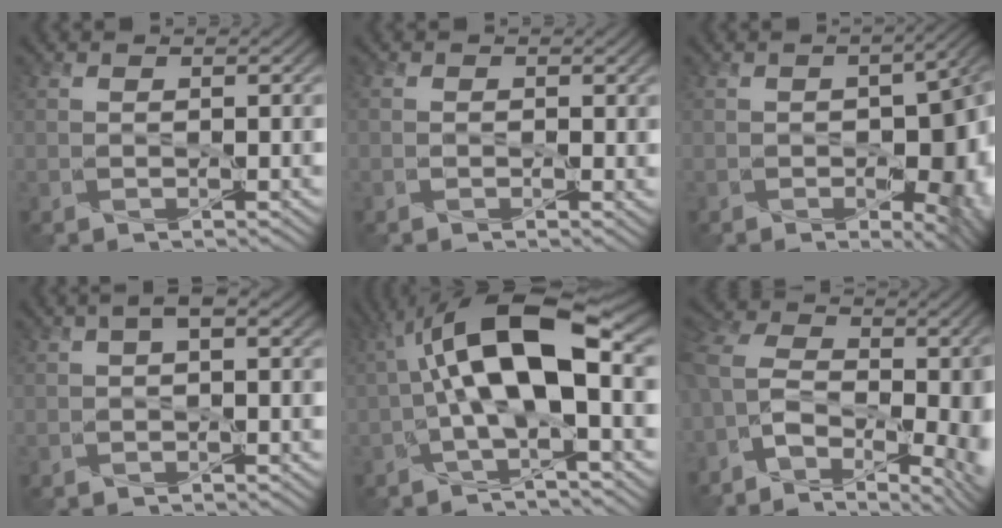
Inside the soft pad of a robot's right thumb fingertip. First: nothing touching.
{"total": 1.6, "force": [0.0, 1.2, 1.1], "torque": [-0.019, 0.000, -0.003]}
{"total": 11.4, "force": [-2.5, 6.3, 9.1], "torque": [-0.093, -0.028, -0.018]}
{"total": 2.9, "force": [0.4, 1.2, 2.6], "torque": [-0.037, 0.008, 0.001]}
{"total": 11.2, "force": [-0.3, 3.5, 10.7], "torque": [-0.191, 0.030, -0.016]}
{"total": 12.8, "force": [-5.9, 6.4, 9.4], "torque": [-0.188, -0.011, -0.102]}